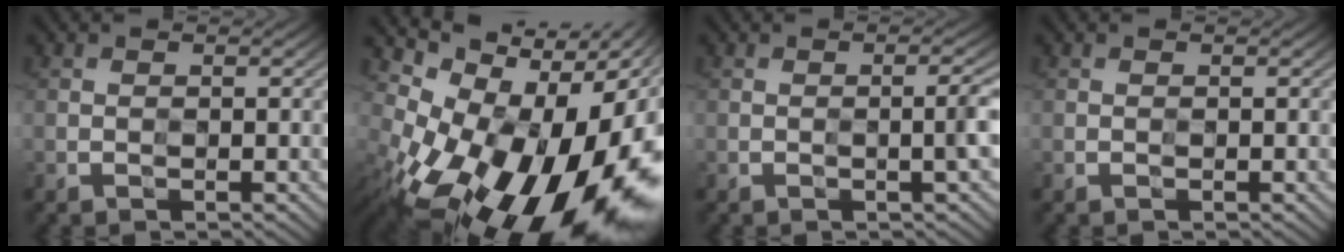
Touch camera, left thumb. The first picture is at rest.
{"total": 19.0, "force": [-5.7, 10.6, 14.7], "torque": [-0.219, -0.041, -0.075]}
{"total": 3.0, "force": [-0.5, 0.5, 2.9], "torque": [-0.039, 0.002, -0.004]}
{"total": 0.0}